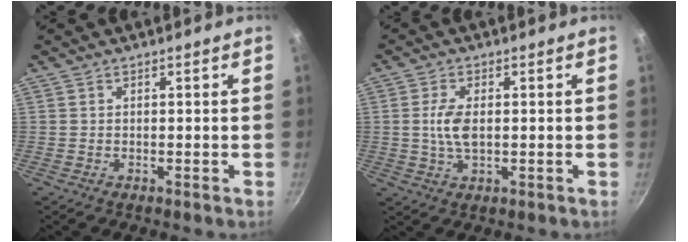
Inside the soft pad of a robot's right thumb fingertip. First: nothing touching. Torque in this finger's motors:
{"motor_torque": [0.73, 1.16, 0.80, -0.43, 0.05]}